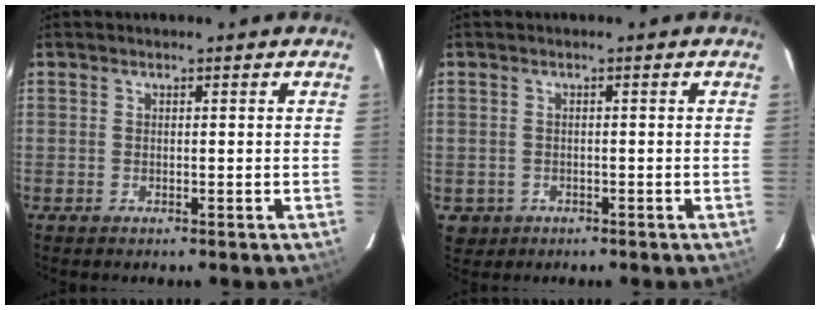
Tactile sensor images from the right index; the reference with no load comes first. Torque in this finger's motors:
{"motor_torque": [-0.07, 0.14, -0.78, -0.21]}